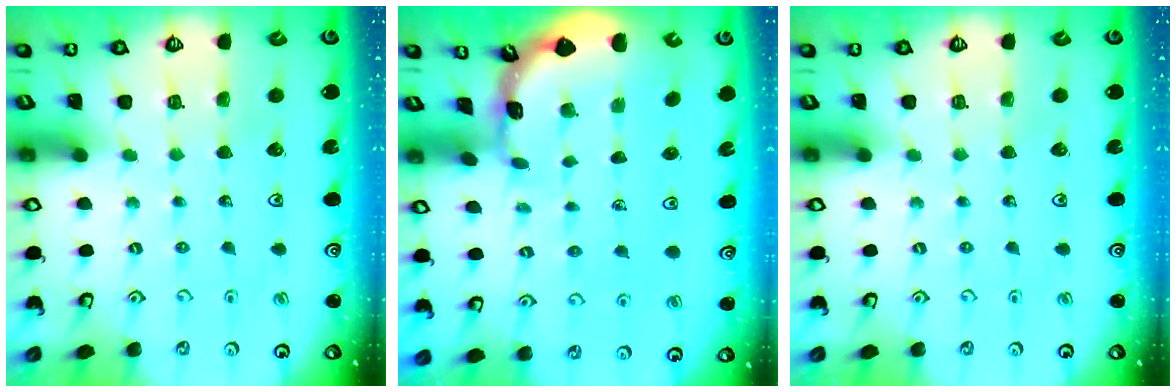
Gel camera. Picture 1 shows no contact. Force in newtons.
{"total": 1.8, "press": 1.8, "slide": 0.1}
{"total": 0.0}